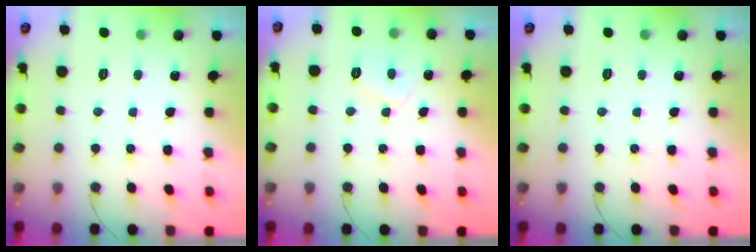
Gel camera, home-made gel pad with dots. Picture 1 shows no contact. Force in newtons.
{"total": 4.8, "press": 4.8, "slide": 0.5}
{"total": 0.0}